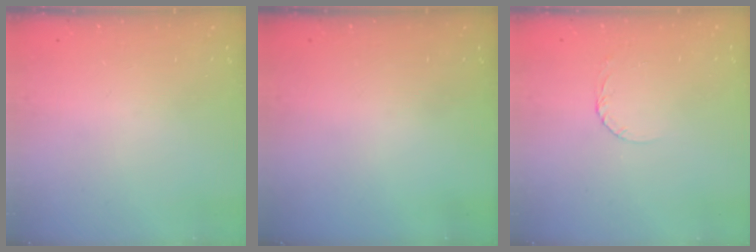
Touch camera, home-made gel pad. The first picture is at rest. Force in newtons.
{"total": 0.0}
{"total": 2.6, "press": 2.6, "slide": 0.1}